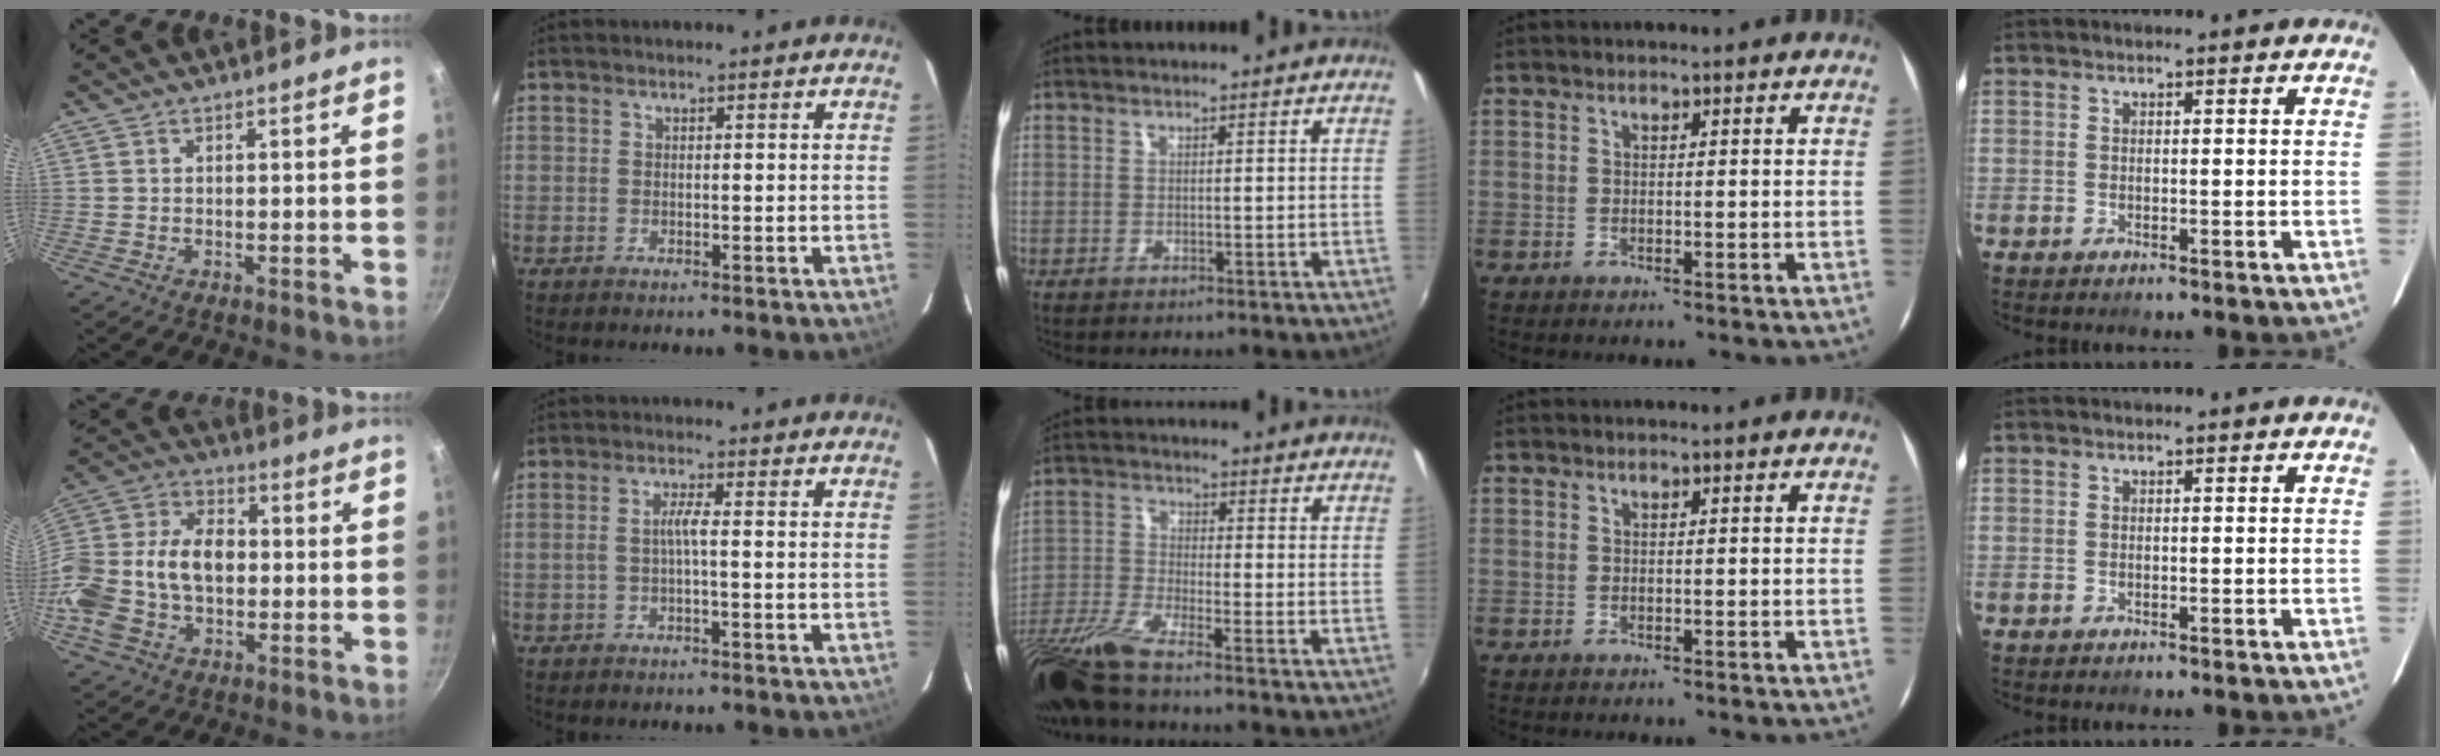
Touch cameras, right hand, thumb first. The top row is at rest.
{"thumb": {"total": 18.7, "force": [-2.1, 13.2, 13.1], "torque": [-0.248, 0.048, -0.044]}, "index": {"total": 1.7, "force": [-0.7, -0.2, 1.6], "torque": [-0.031, 0.003, -0.014]}, "middle": {"total": 10.7, "force": [-8.6, 0.1, 6.3], "torque": [-0.138, -0.036, -0.169]}}